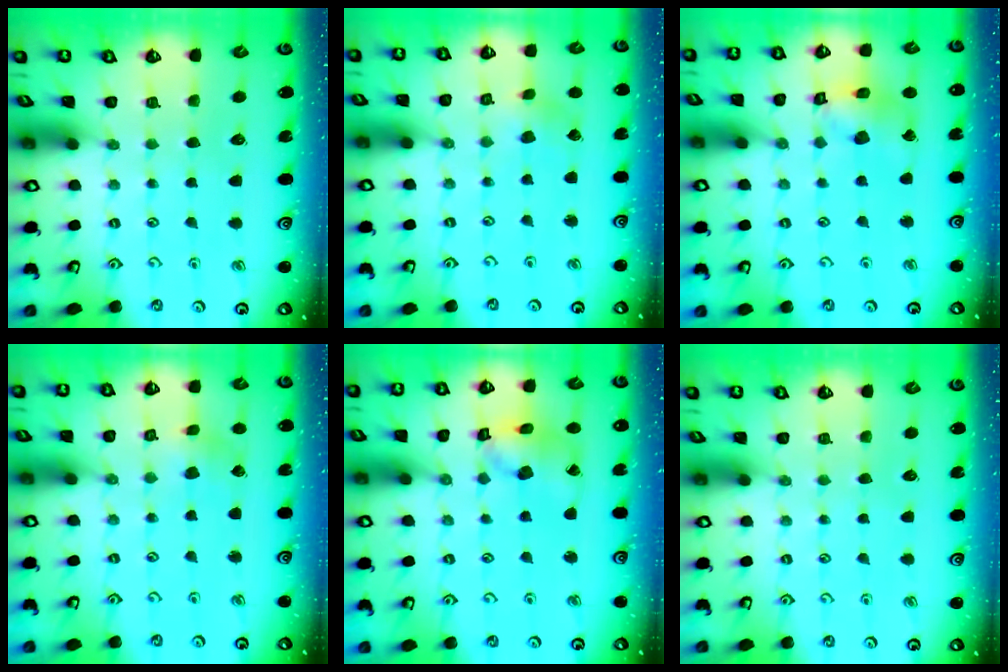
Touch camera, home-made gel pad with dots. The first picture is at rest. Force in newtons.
{"total": 2.0, "press": 2.0, "slide": 0.1}
{"total": 11.0, "press": 11.0, "slide": 1.2}
{"total": 2.1, "press": 2.1, "slide": 0.2}
{"total": 12.0, "press": 11.9, "slide": 1.5}
{"total": 0.0}